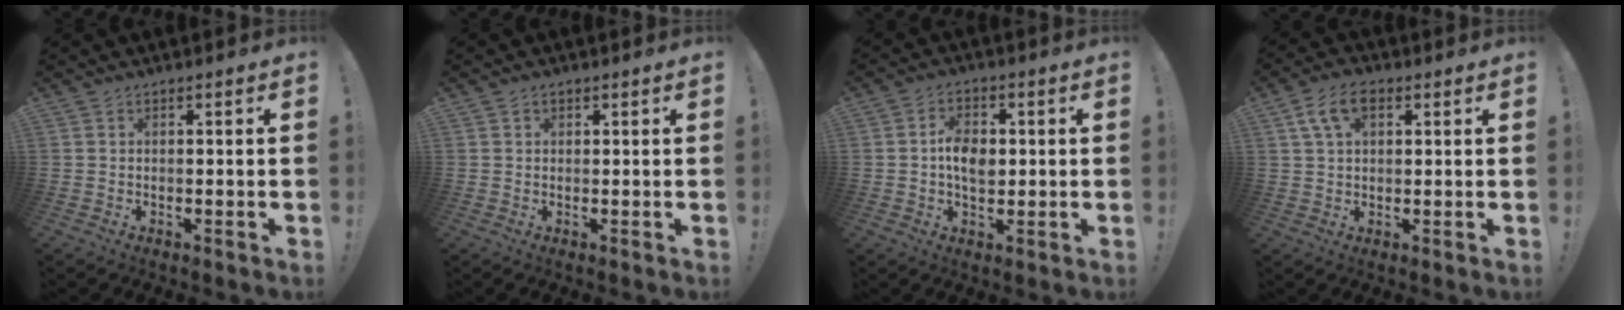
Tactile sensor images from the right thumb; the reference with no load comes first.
{"total": 0.6, "force": [0.3, 0.6, 0.2], "torque": [0.000, 0.001, 0.004]}
{"total": 7.3, "force": [0.1, 5.0, 5.3], "torque": [-0.080, 0.006, 0.000]}
{"total": 8.1, "force": [2.9, 4.8, 5.9], "torque": [-0.106, 0.010, 0.057]}